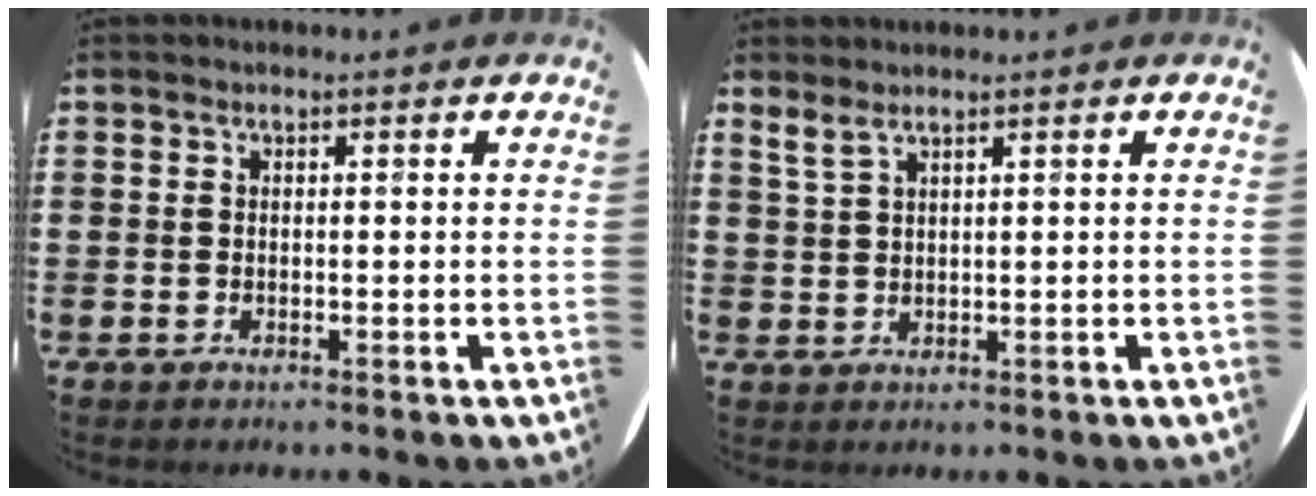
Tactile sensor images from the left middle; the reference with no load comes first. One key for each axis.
{"total": 1.7, "fx": 1.5, "fy": 0.1, "fz": 0.9, "tx": -0.020, "ty": 0.001, "tz": 0.027}